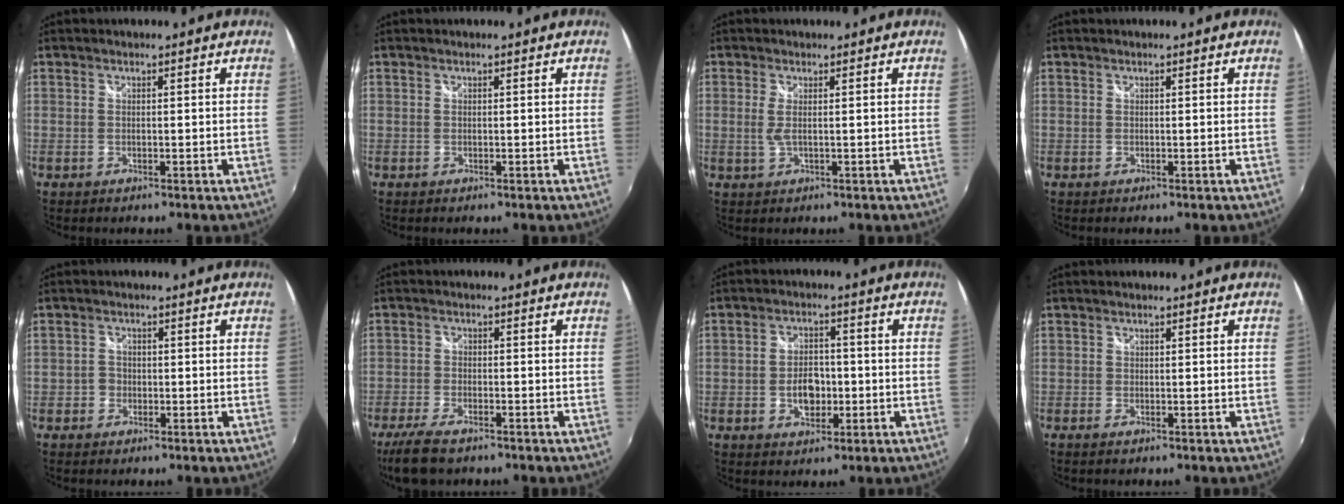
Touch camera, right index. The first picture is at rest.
{"total": 0.0}
{"total": 1.7, "force": [0.2, 0.1, 1.7], "torque": [-0.034, -0.003, 0.002]}
{"total": 0.0}
{"total": 2.0, "force": [-1.1, 1.7, 0.2], "torque": [-0.005, 0.005, -0.020]}
{"total": 8.0, "force": [-6.1, 2.5, 4.5], "torque": [-0.118, -0.020, -0.114]}
{"total": 5.7, "force": [-1.4, 3.8, 4.0], "torque": [-0.075, 0.005, -0.019]}
{"total": 0.7, "force": [-0.5, 0.3, 0.3], "torque": [-0.007, -0.004, -0.012]}